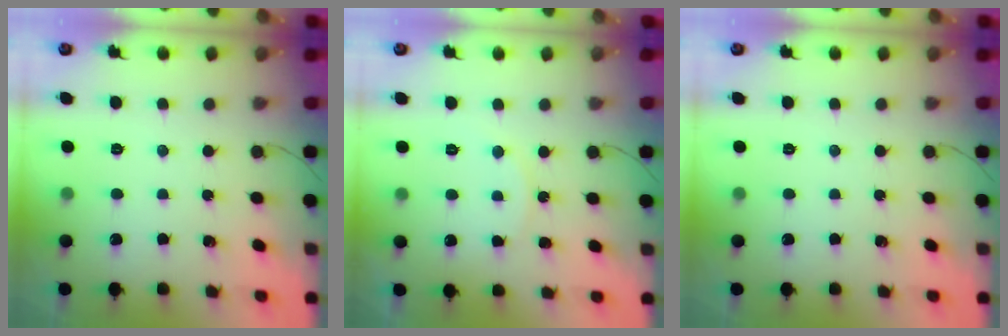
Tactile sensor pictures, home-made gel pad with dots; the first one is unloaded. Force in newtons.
{"total": 3.9, "press": 3.9, "slide": 0.7}
{"total": 0.0}